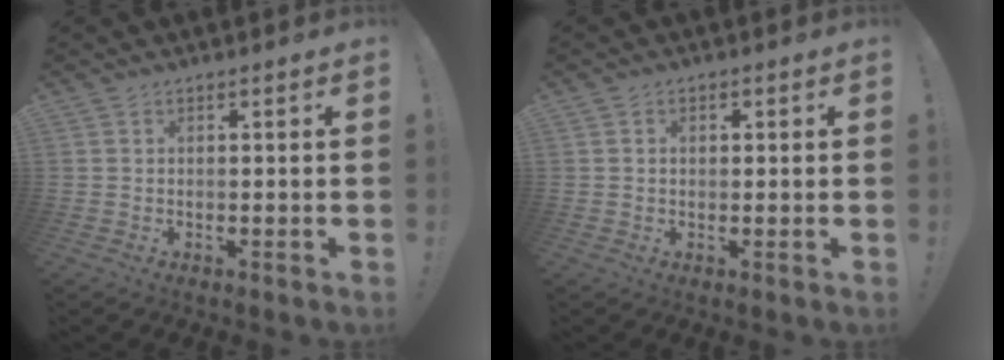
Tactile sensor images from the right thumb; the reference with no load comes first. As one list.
[{"total": 1.1, "force": [0.2, 0.9, 0.7], "torque": [-0.006, 0.000, 0.002]}]